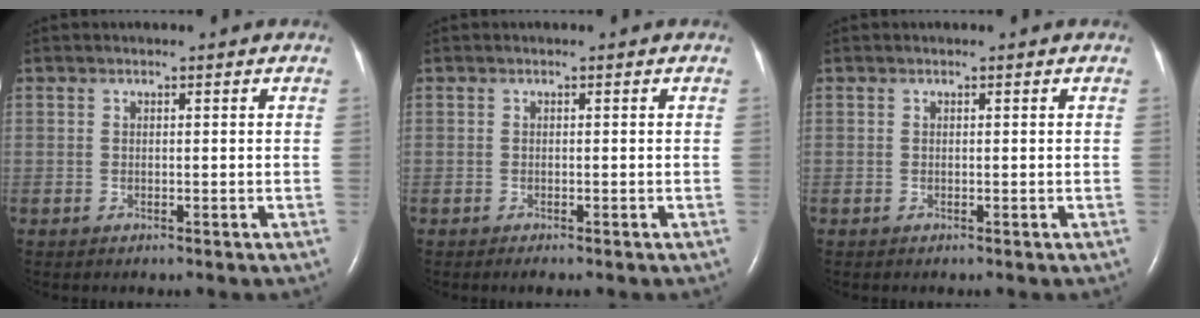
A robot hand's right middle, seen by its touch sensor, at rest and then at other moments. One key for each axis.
{"total": 1.0, "fx": -0.8, "fy": 0.1, "fz": 0.6, "tx": -0.008, "ty": -0.003, "tz": -0.009}
{"total": 0.0}